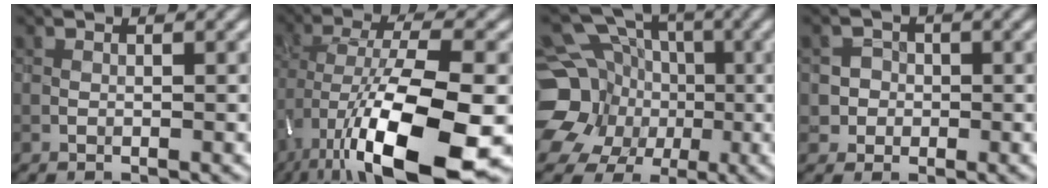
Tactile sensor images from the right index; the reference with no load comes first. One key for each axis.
{"total": 15.7, "fx": -6.0, "fy": 5.1, "fz": 13.6, "tx": -0.245, "ty": -0.011, "tz": -0.103}
{"total": 13.2, "fx": -1.8, "fy": 12.0, "fz": 5.3, "tx": -0.140, "ty": 0.010, "tz": -0.041}
{"total": 1.9, "fx": -0.2, "fy": 1.9, "fz": 0.1, "tx": 0.024, "ty": 0.003, "tz": -0.007}